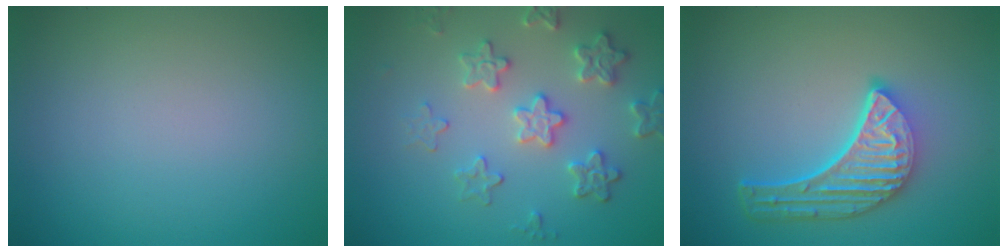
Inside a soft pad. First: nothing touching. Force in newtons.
{"total": 4.2, "press": 3.7, "slide": 2.0}
{"total": 5.7, "press": 4.2, "slide": 3.8}